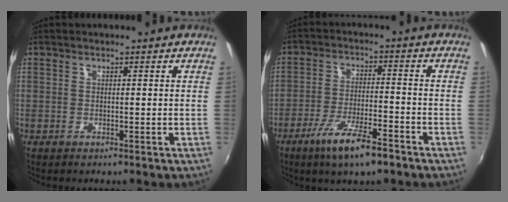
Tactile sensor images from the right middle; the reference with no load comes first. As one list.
[{"total": 10.1, "force": [-6.6, 1.9, 7.3], "torque": [-0.155, -0.017, -0.117]}]